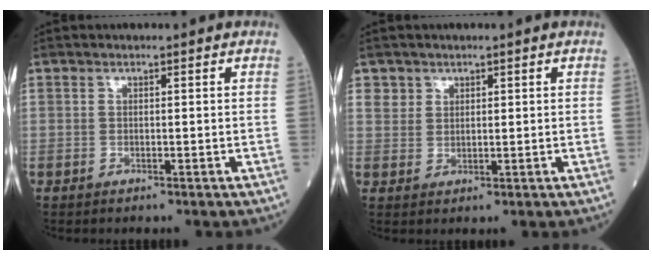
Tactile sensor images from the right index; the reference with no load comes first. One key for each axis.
{"total": 2.1, "fx": 1.2, "fy": 1.7, "fz": -0.1, "tx": 0.015, "ty": 0.003, "tz": 0.014}